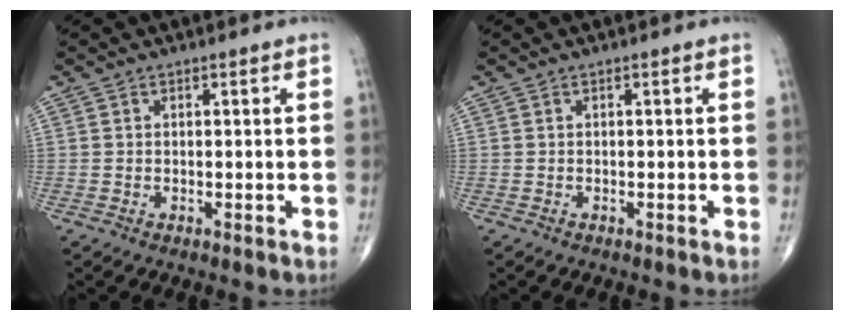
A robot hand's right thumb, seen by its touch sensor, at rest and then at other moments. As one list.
[{"total": 0.0}]